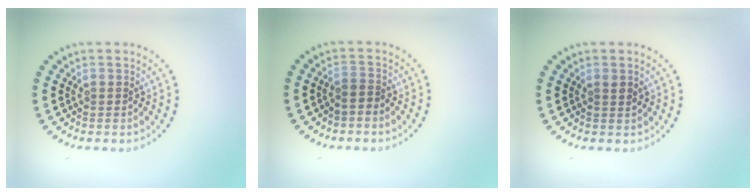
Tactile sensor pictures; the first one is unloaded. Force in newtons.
{"total": 0.8, "press": 0.6, "slide": 0.5}
{"total": 0.9, "press": 0.8, "slide": 0.4}